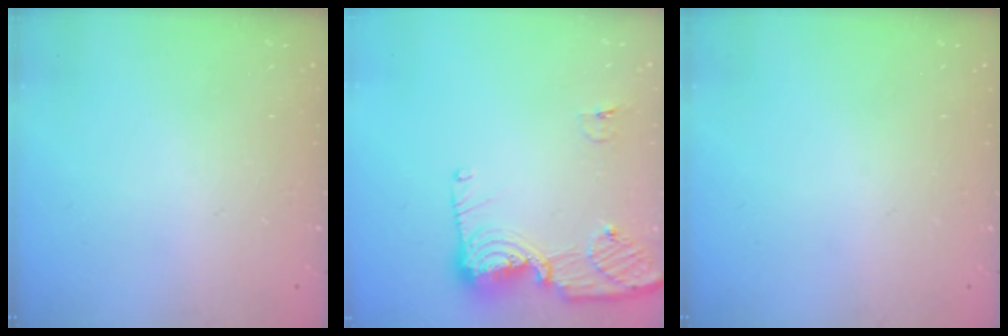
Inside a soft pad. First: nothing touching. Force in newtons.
{"total": 11.7, "press": 11.7, "slide": 1.2}
{"total": 0.0}